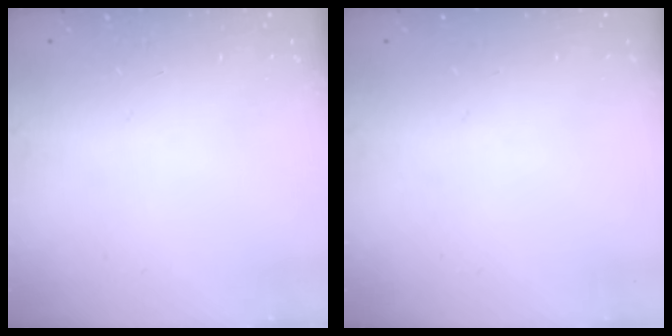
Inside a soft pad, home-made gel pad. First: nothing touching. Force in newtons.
{"total": 0.0}